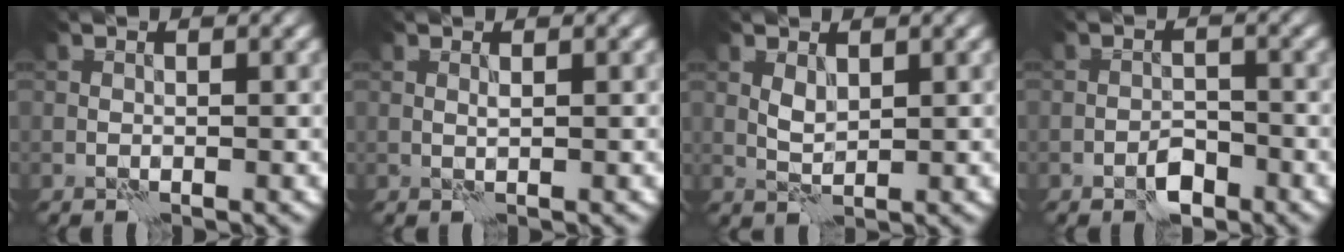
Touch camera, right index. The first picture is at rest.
{"total": 0.5, "force": [0.4, -0.3, 0.1], "torque": [-0.007, -0.002, 0.008]}
{"total": 1.3, "force": [0.9, 0.4, 0.8], "torque": [-0.021, -0.002, 0.020]}
{"total": 2.0, "force": [-1.5, 0.8, 1.0], "torque": [-0.012, 0.005, -0.028]}